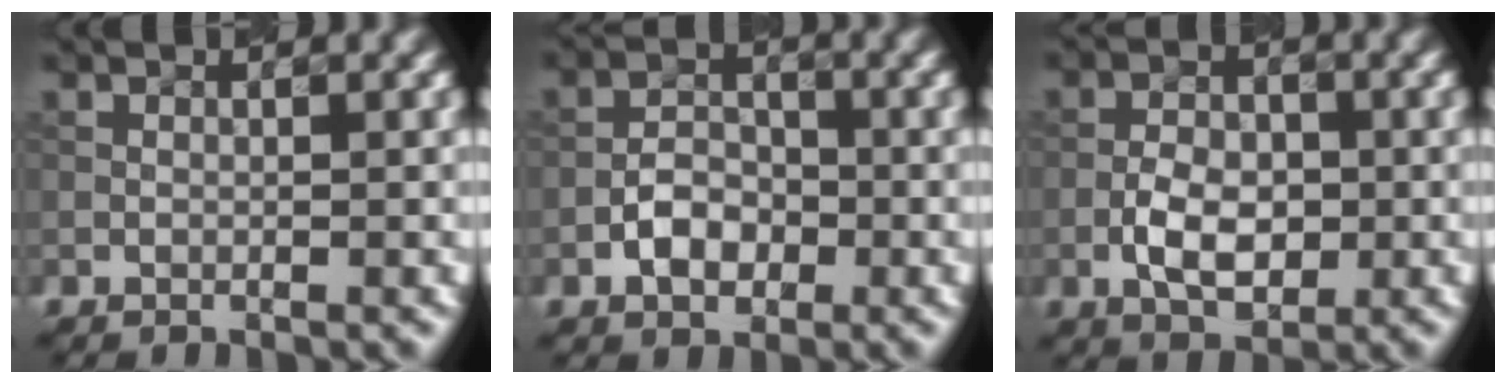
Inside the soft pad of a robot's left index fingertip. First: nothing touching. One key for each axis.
{"total": 3.0, "fx": -1.3, "fy": 2.0, "fz": 1.8, "tx": -0.027, "ty": 0.008, "tz": -0.024}
{"total": 4.0, "fx": -1.1, "fy": 2.4, "fz": 2.9, "tx": -0.052, "ty": 0.004, "tz": -0.023}